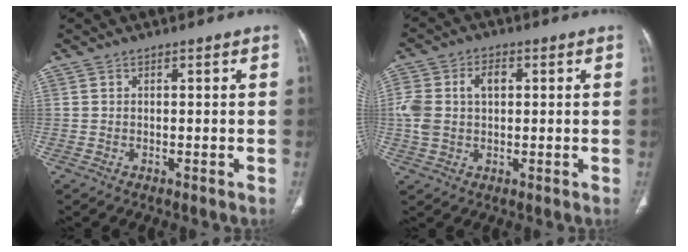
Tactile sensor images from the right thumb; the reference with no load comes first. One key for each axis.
{"total": 9.1, "fx": 1.3, "fy": 6.1, "fz": 6.6, "tx": -0.146, "ty": 0.025, "tz": 0.033}